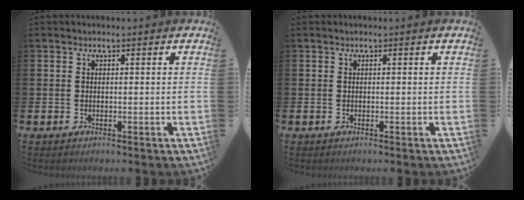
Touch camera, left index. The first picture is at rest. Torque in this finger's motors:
{"motor_torque": [-0.13, -0.06, -0.01, 0.00]}